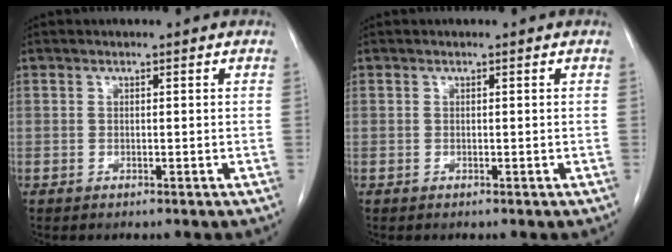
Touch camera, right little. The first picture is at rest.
{"total": 0.0}